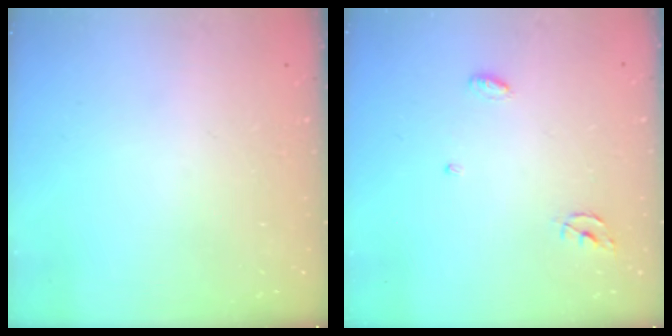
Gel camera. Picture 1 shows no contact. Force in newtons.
{"total": 3.9, "press": 3.9, "slide": 0.2}